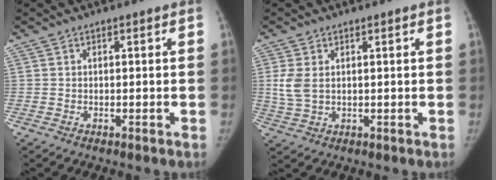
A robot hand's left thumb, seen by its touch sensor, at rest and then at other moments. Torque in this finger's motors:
{"motor_torque": [0.09, 0.08, 0.18, -0.22, 0.07]}